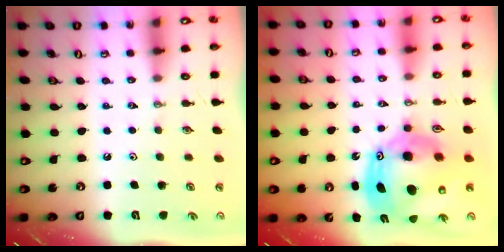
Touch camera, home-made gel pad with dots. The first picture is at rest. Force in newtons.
{"total": 18.0, "press": 17.9, "slide": 1.6}